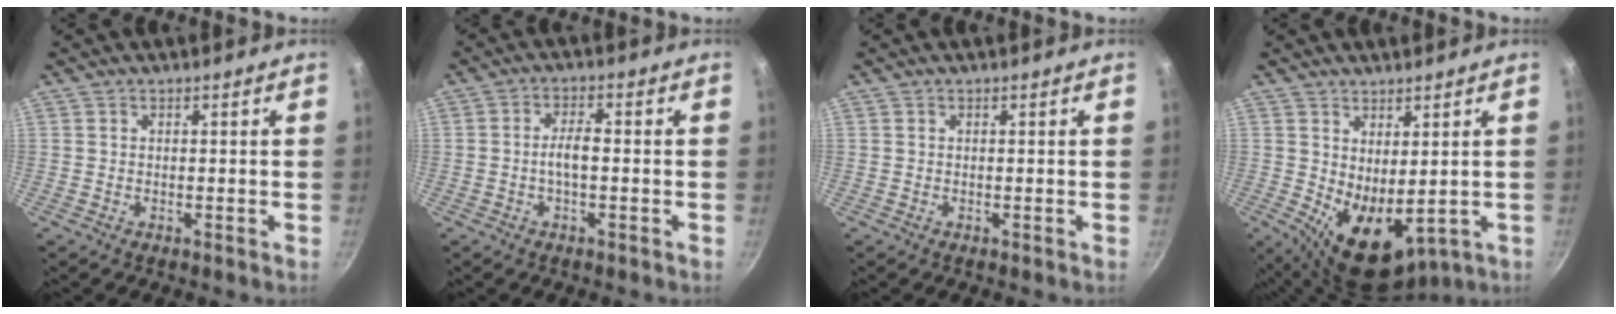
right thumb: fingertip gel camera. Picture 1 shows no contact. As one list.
[{"total": 3.8, "force": [-0.8, 1.4, 3.4], "torque": [-0.065, 0.018, -0.017]}, {"total": 0.0}, {"total": 9.4, "force": [0.6, 5.2, 7.9], "torque": [-0.096, -0.027, 0.031]}]